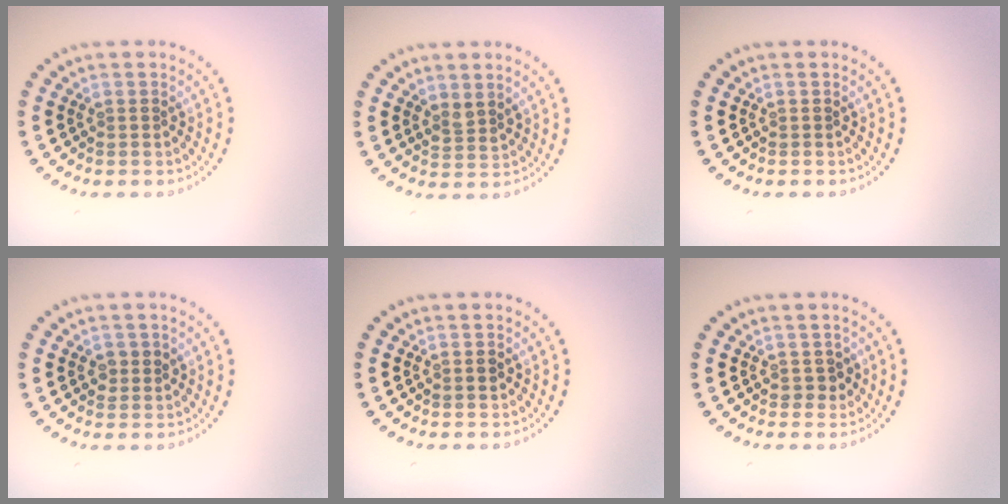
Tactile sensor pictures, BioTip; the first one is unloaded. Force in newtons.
{"total": 1.4, "press": 1.2, "slide": 0.8}
{"total": 0.0}
{"total": 1.4, "press": 1.3, "slide": 0.4}
{"total": 0.8, "press": 0.8, "slide": 0.1}
{"total": 1.1, "press": 1.0, "slide": 0.5}